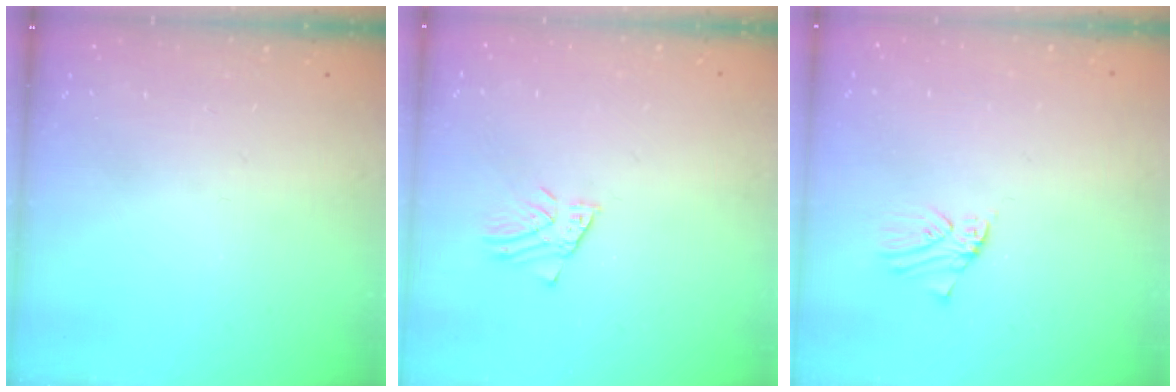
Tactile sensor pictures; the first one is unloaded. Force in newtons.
{"total": 2.1, "press": 2.1, "slide": 0.1}
{"total": 0.0}